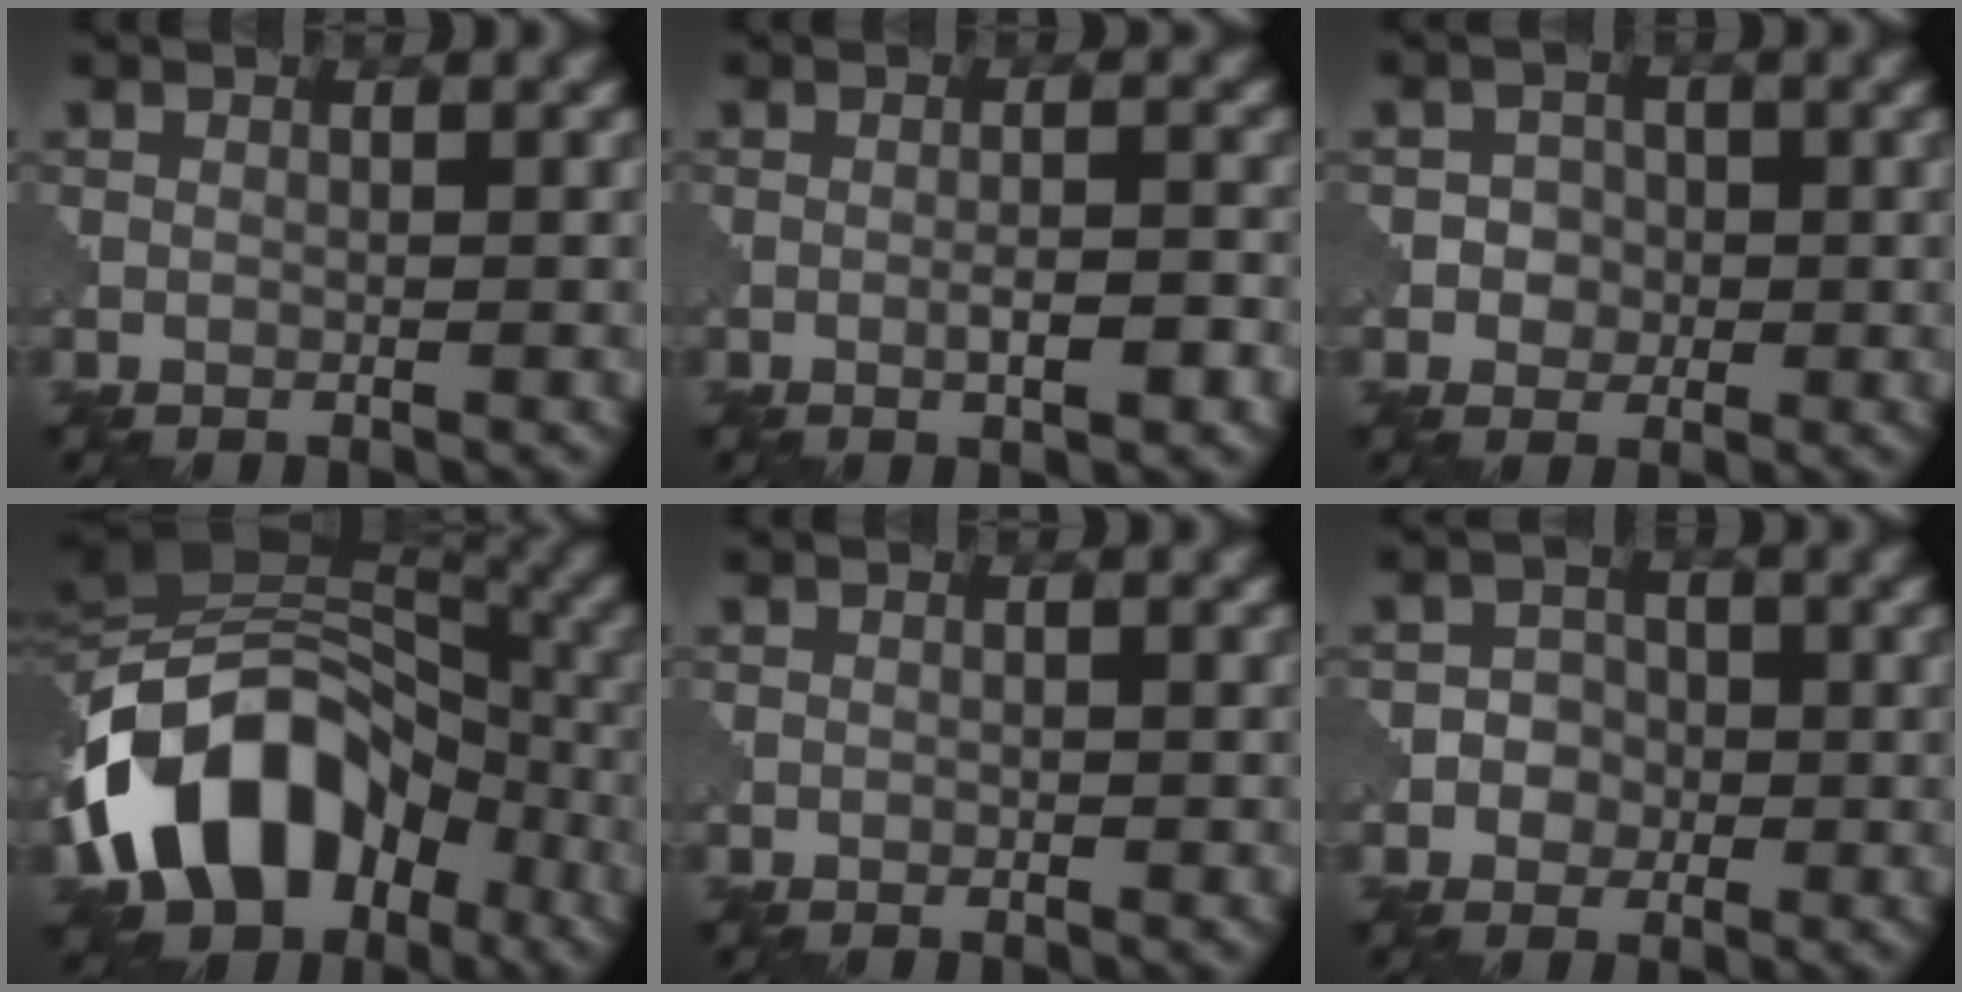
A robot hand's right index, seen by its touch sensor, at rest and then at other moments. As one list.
[{"total": 2.5, "force": [-0.9, 0.4, 2.3], "torque": [-0.035, 0.005, -0.014]}, {"total": 2.1, "force": [-0.3, 2.0, 0.6], "torque": [0.010, 0.001, -0.015]}, {"total": 15.4, "force": [-5.3, 10.9, 9.5], "torque": [-0.154, 0.007, -0.105]}, {"total": 0.0}, {"total": 2.5, "force": [-0.7, 2.3, 0.6], "torque": [0.012, 0.009, -0.026]}]